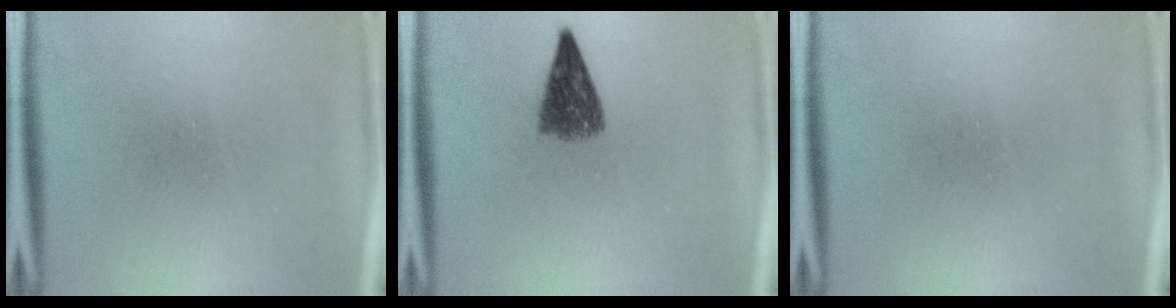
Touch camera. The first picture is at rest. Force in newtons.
{"total": 4.8}
{"total": 0.0}